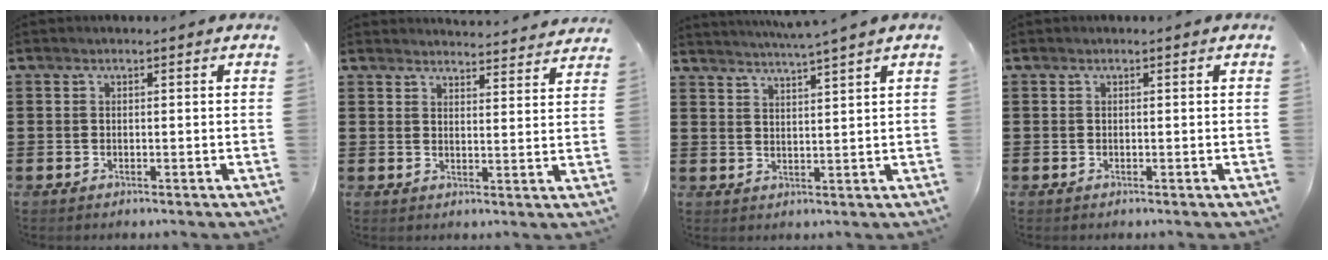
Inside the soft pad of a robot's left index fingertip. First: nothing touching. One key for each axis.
{"total": 3.5, "fx": 3.5, "fy": -0.2, "fz": 0.1, "tx": -0.005, "ty": -0.023, "tz": 0.062}
{"total": 2.8, "fx": 2.5, "fy": -1.1, "fz": 0.6, "tx": -0.018, "ty": -0.017, "tz": 0.042}
{"total": 0.0}